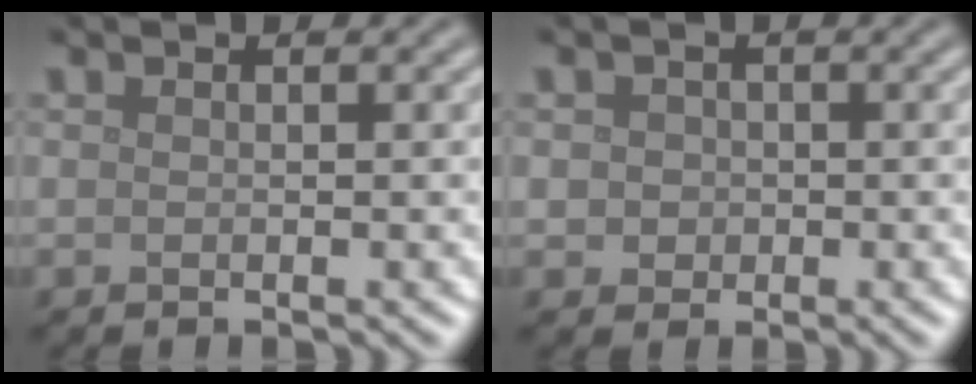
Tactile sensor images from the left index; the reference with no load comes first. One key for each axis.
{"total": 1.8, "fx": 0.2, "fy": 1.7, "fz": 0.7, "tx": -0.002, "ty": 0.005, "tz": 0.003}